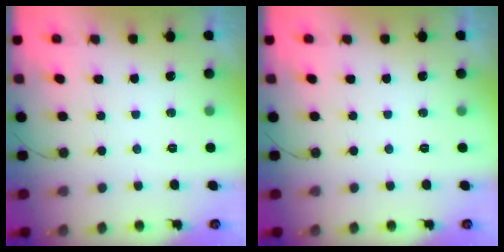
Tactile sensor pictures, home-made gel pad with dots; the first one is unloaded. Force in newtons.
{"total": 0.0}